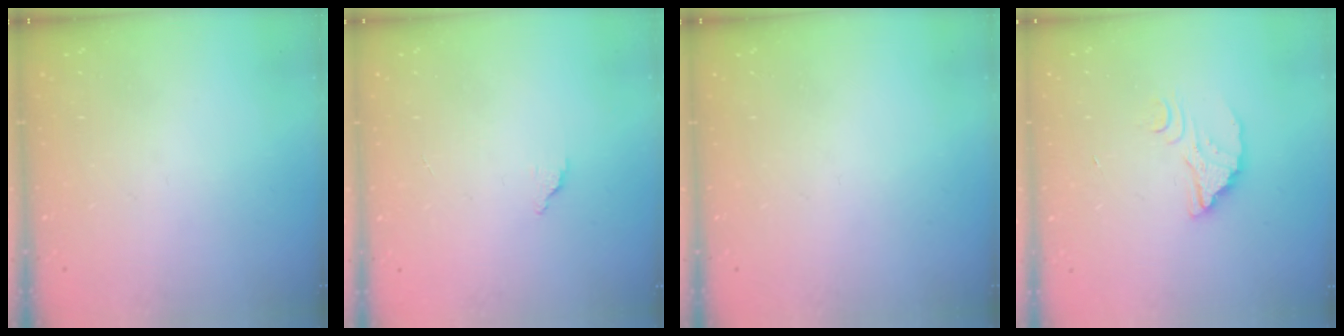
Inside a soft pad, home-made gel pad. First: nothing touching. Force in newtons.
{"total": 1.5, "press": 1.5, "slide": 0.1}
{"total": 0.0}
{"total": 3.8, "press": 3.8, "slide": 0.3}